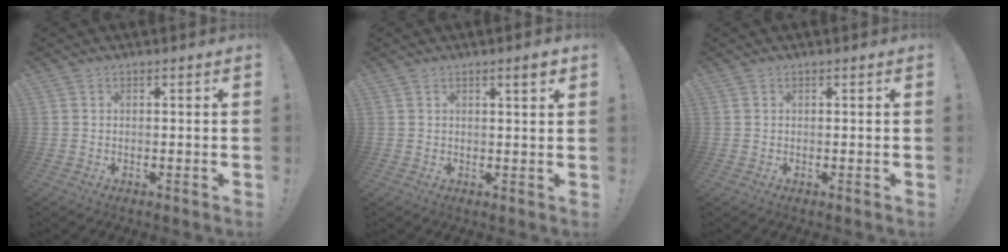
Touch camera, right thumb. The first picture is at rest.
{"total": 3.0, "force": [1.7, 0.4, 2.5], "torque": [-0.021, -0.011, 0.022]}
{"total": 0.0}